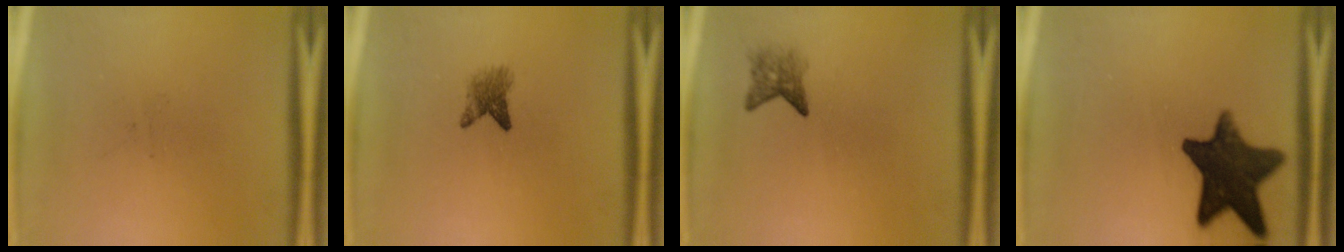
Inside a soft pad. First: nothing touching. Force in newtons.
{"total": 2.7}
{"total": 2.2}
{"total": 14.3}